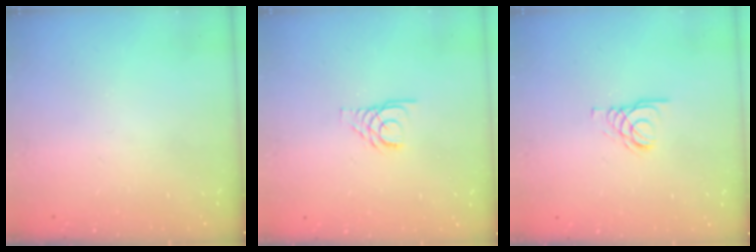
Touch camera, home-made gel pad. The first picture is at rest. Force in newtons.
{"total": 3.3, "press": 3.3, "slide": 0.3}
{"total": 2.1, "press": 2.1, "slide": 0.2}